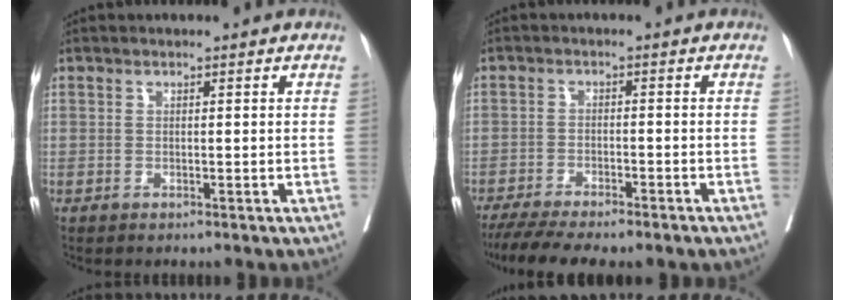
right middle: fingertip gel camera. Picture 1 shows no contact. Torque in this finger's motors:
{"motor_torque": [1.06, -1.07, 0.22, 0.12]}